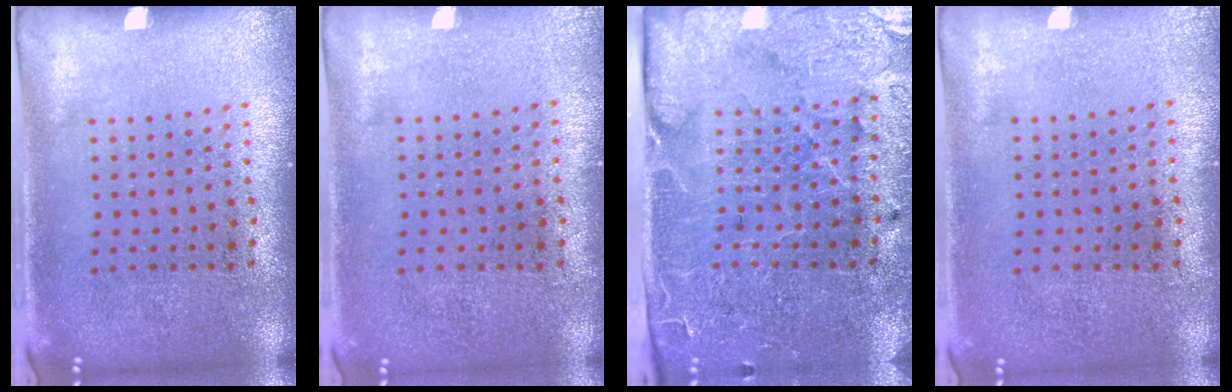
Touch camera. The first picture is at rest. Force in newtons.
{"total": 0.0}
{"total": 3.6, "press": 3.5, "slide": 0.6}
{"total": 0.0}